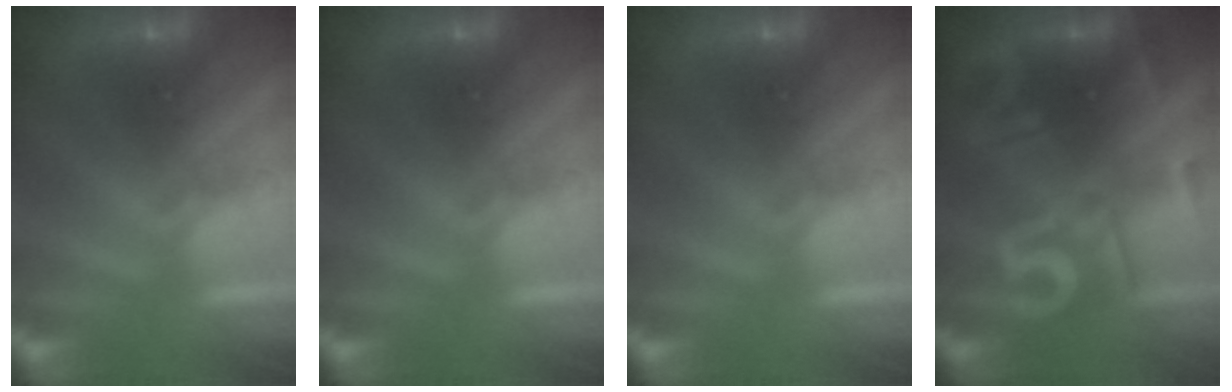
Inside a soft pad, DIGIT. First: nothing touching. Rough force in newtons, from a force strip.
{"total": 0.0}
{"total": 0.0}
{"total": 2.9}